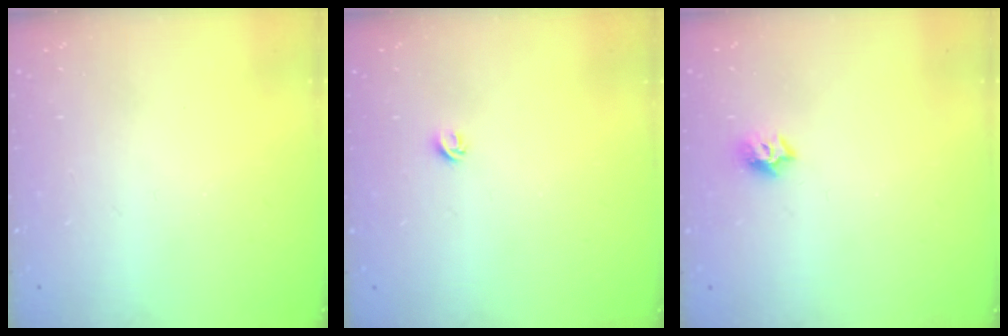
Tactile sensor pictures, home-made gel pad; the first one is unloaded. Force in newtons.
{"total": 4.3, "press": 4.3, "slide": 0.4}
{"total": 6.7, "press": 6.7, "slide": 0.8}